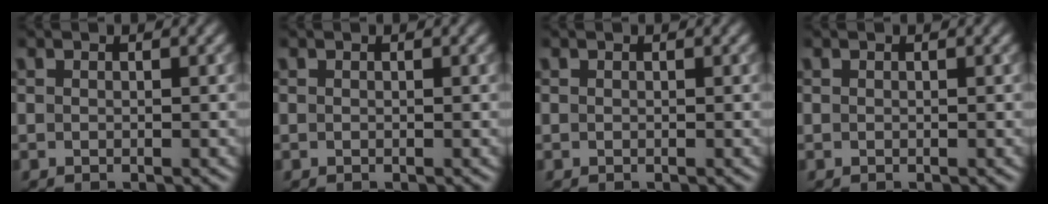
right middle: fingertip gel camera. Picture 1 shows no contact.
{"total": 0.0}
{"total": 0.0}
{"total": 0.0}